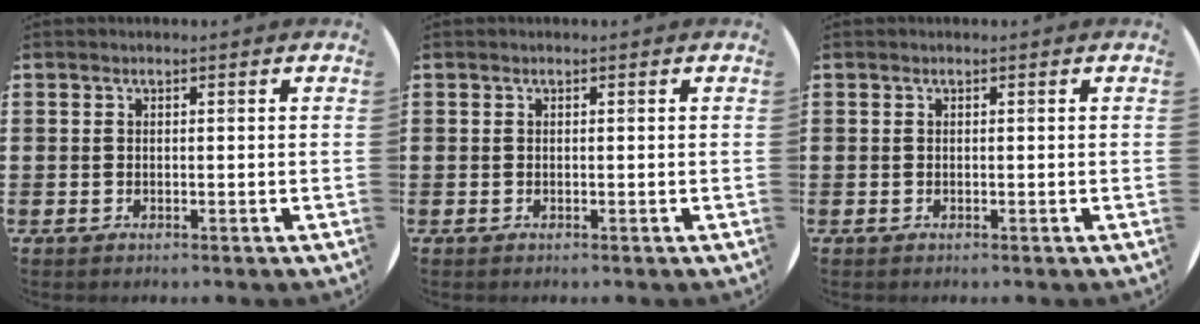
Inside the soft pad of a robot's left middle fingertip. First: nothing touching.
{"total": 0.0}
{"total": 0.0}